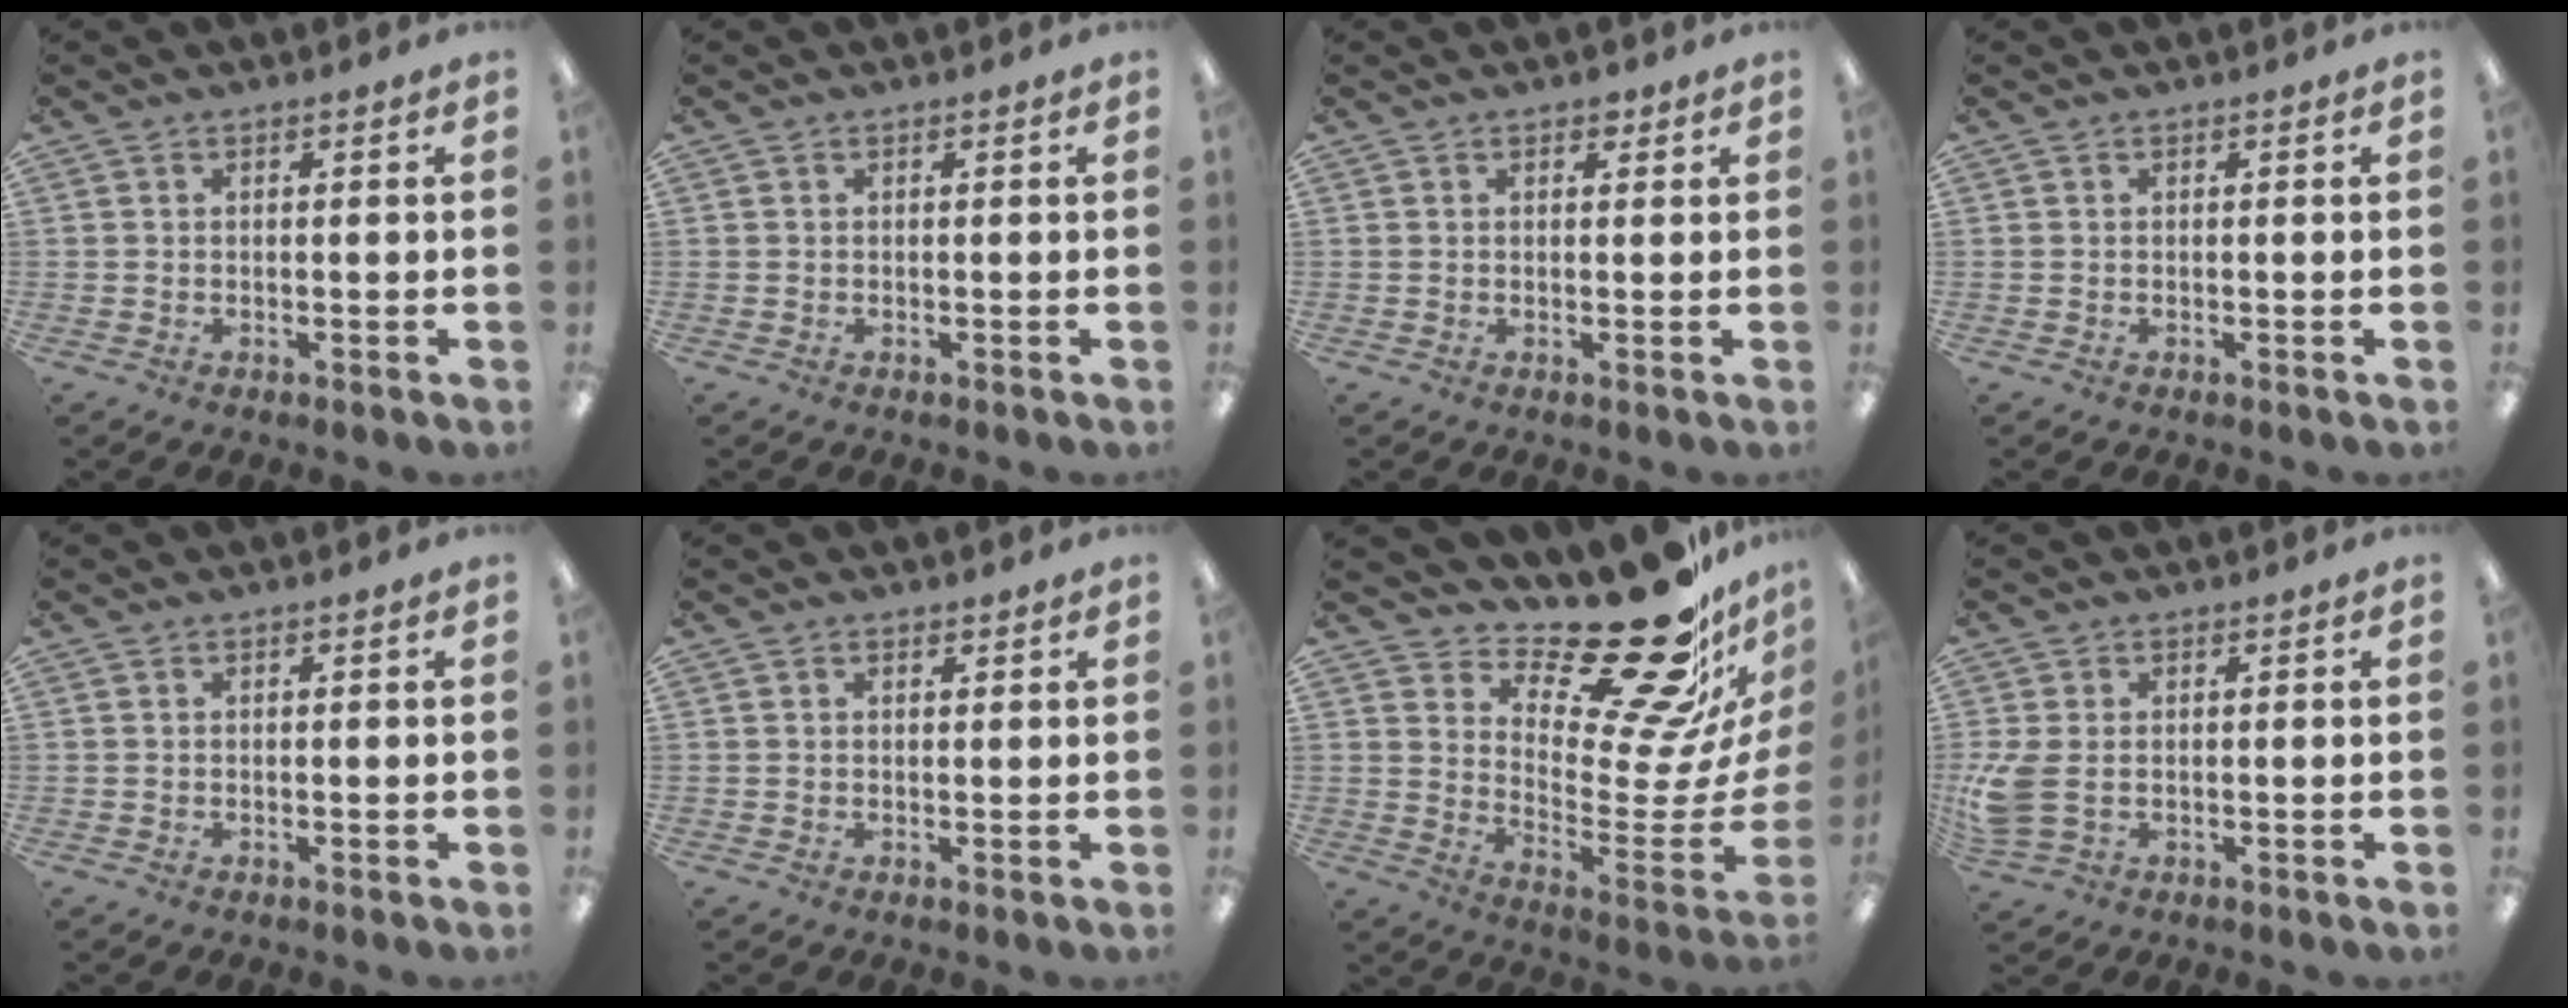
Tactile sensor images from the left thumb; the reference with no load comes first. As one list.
[{"total": 0.0}, {"total": 1.6, "force": [1.1, 1.0, 0.7], "torque": [0.002, -0.005, 0.016]}, {"total": 0.0}, {"total": 0.0}, {"total": 0.8, "force": [0.7, 0.4, 0.2], "torque": [0.003, -0.003, 0.011]}, {"total": 28.0, "force": [21.0, 9.0, 16.2], "torque": [-0.207, -0.164, 0.346]}, {"total": 6.1, "force": [-0.2, 3.9, 4.7], "torque": [-0.107, -0.004, -0.007]}]